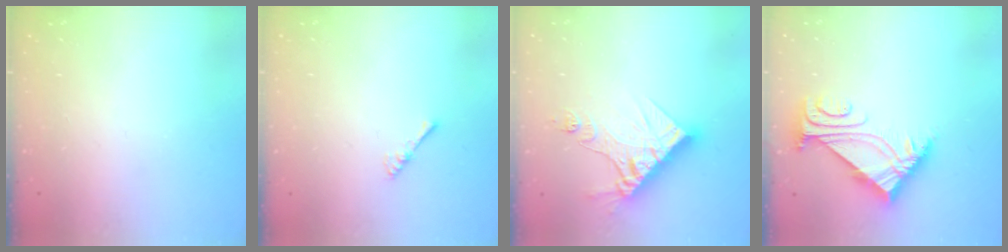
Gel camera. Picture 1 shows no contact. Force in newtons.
{"total": 2.4, "press": 2.4, "slide": 0.5}
{"total": 14.0, "press": 13.9, "slide": 1.7}
{"total": 4.9, "press": 4.8, "slide": 0.7}